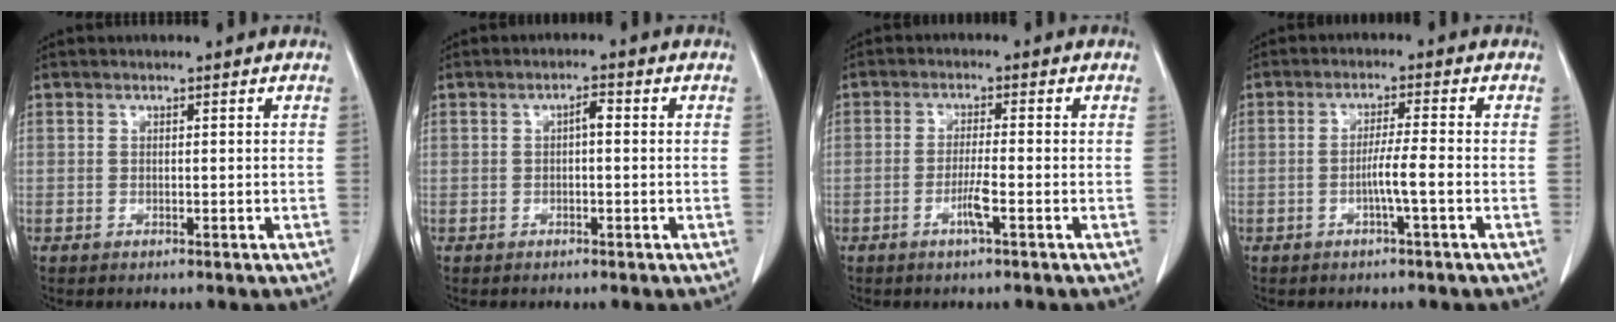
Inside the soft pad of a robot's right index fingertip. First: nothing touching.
{"total": 1.7, "force": [0.1, 0.5, 1.6], "torque": [-0.027, 0.005, 0.001]}
{"total": 3.3, "force": [-1.5, -0.2, 2.9], "torque": [-0.058, -0.005, -0.031]}
{"total": 5.7, "force": [-2.0, -0.8, 5.3], "torque": [-0.097, 0.004, -0.036]}